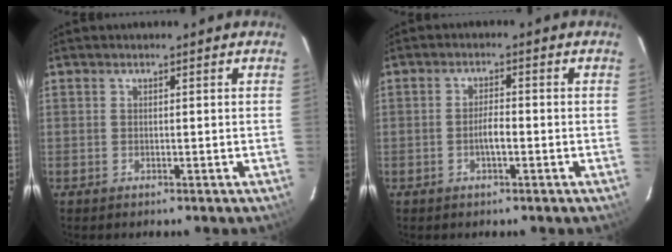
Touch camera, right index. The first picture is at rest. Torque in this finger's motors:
{"motor_torque": [0.70, -0.16, 0.21, 0.05]}